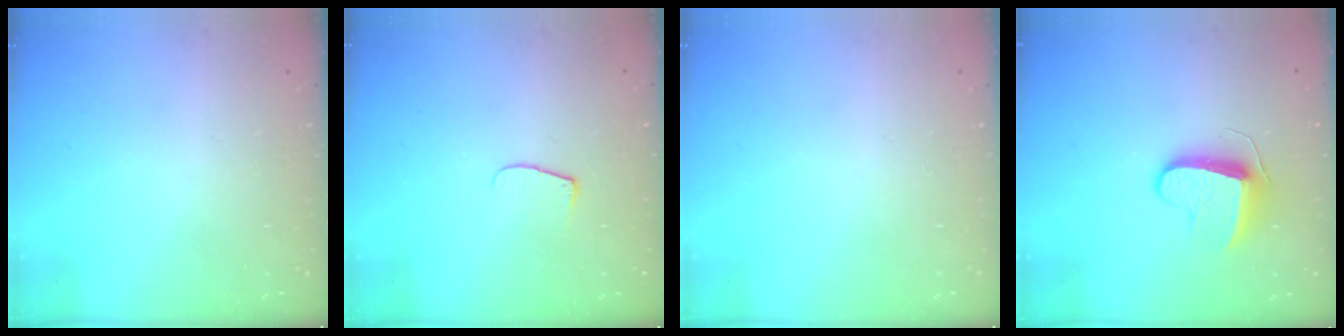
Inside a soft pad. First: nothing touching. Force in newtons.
{"total": 5.3, "press": 5.2, "slide": 0.6}
{"total": 0.0}
{"total": 9.0, "press": 9.0, "slide": 0.2}